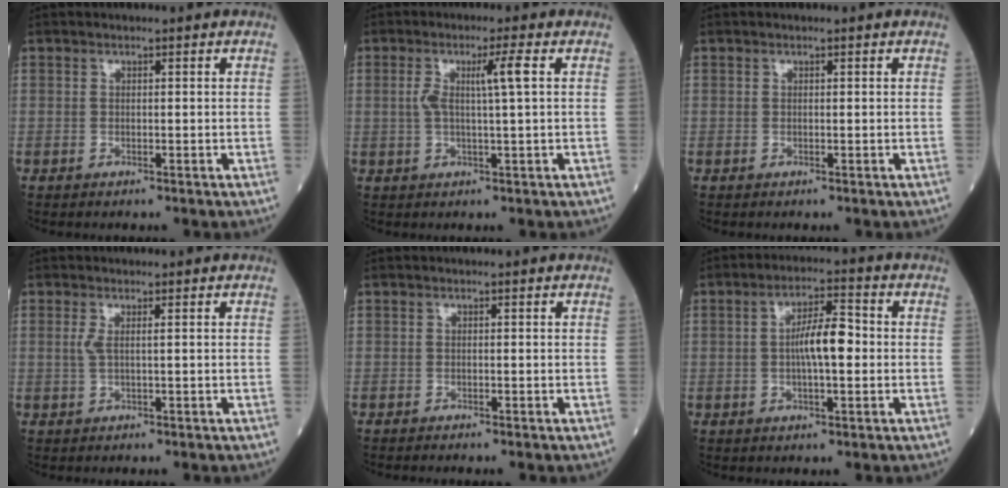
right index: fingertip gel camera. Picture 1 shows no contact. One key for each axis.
{"total": 4.7, "fx": 0.9, "fy": -0.5, "fz": 4.6, "tx": -0.088, "ty": 0.006, "tz": 0.019}
{"total": 0.0}
{"total": 1.6, "fx": 0.3, "fy": 0.0, "fz": 1.6, "tx": -0.044, "ty": 0.002, "tz": 0.006}
{"total": 1.1, "fx": -1.0, "fy": 0.0, "fz": 0.4, "tx": -0.006, "ty": 0.000, "tz": -0.013}
{"total": 6.7, "fx": -0.2, "fy": 1.6, "fz": 6.5, "tx": -0.117, "ty": 0.013, "tz": -0.006}